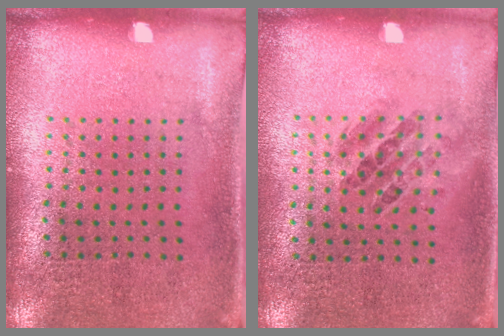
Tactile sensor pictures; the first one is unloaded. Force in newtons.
{"total": 0.9, "press": 0.7, "slide": 0.5}